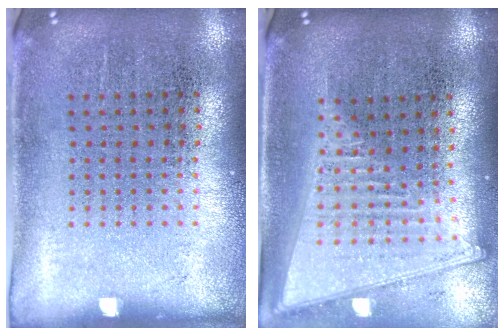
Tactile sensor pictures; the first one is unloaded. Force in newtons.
{"total": 2.1, "press": 1.8, "slide": 1.2}